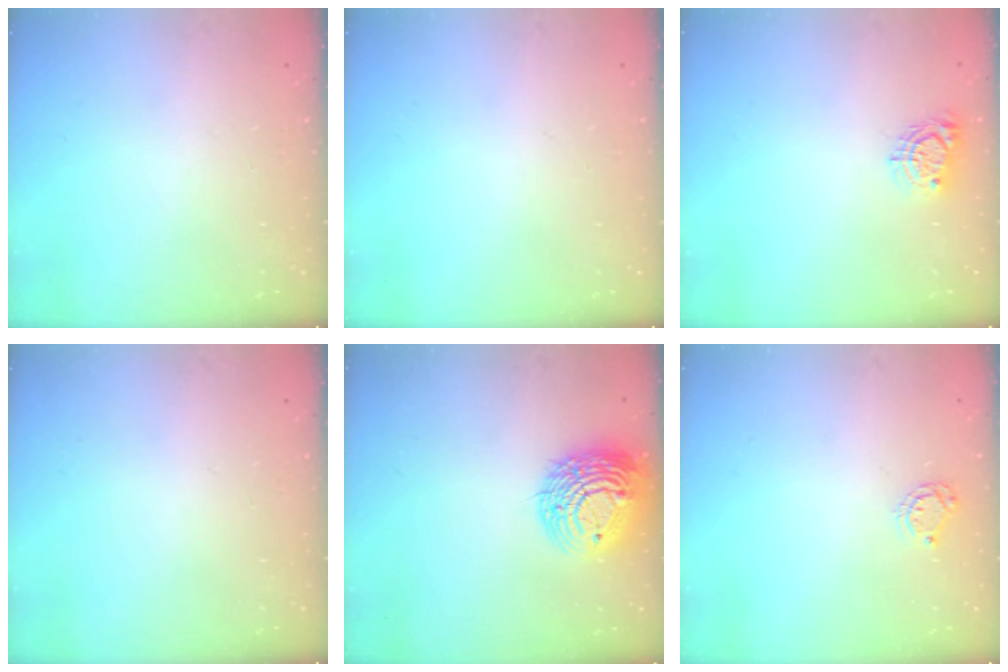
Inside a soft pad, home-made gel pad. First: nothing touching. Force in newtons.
{"total": 0.0}
{"total": 6.8, "press": 6.8, "slide": 0.5}
{"total": 0.0}
{"total": 16.1, "press": 15.9, "slide": 2.6}
{"total": 5.7, "press": 5.7, "slide": 0.2}